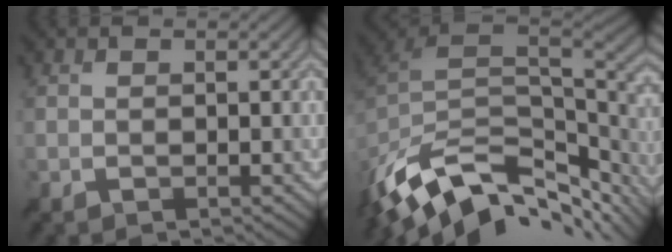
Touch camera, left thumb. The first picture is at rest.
{"total": 13.4, "force": [-7.0, 6.8, 9.2], "torque": [-0.214, -0.013, -0.117]}